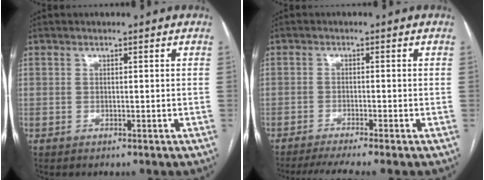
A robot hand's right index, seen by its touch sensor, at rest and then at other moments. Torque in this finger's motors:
{"motor_torque": [0.54, -0.45, 0.18, 0.05]}